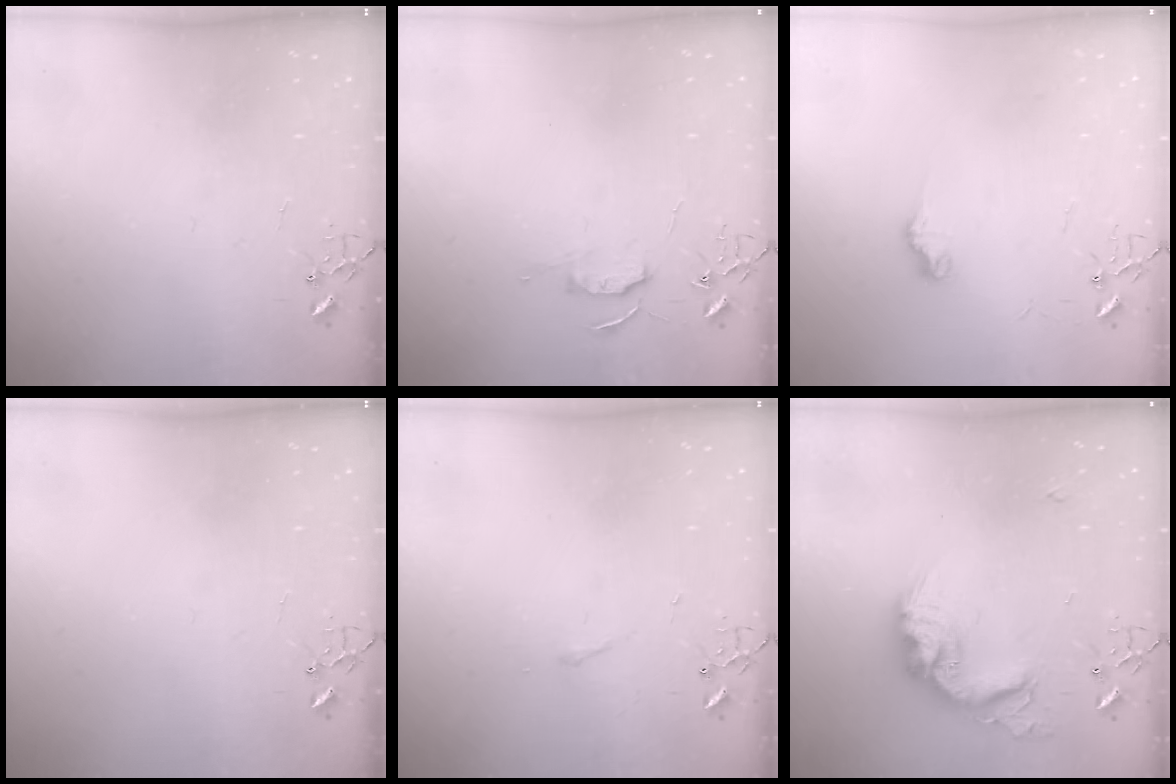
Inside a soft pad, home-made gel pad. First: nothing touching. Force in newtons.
{"total": 5.7, "press": 5.7, "slide": 0.6}
{"total": 7.1, "press": 7.1, "slide": 0.5}
{"total": 0.0}
{"total": 2.9, "press": 2.9, "slide": 0.5}
{"total": 17.9, "press": 17.8, "slide": 1.1}